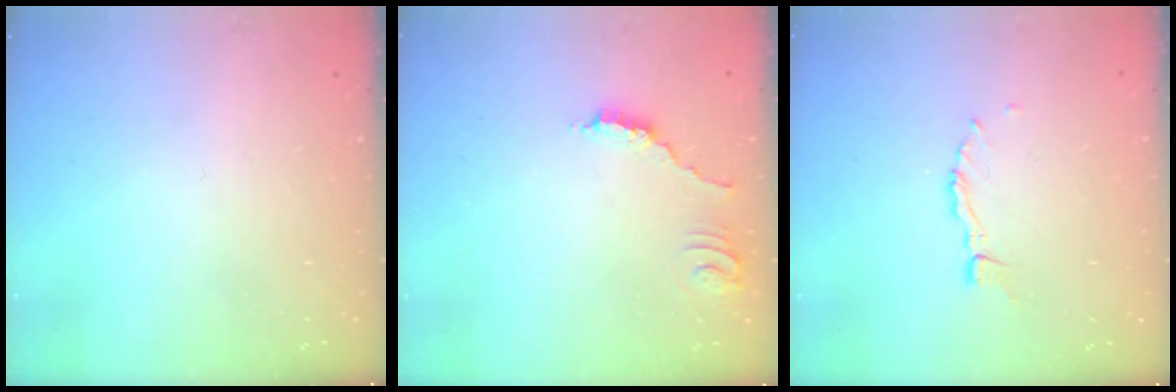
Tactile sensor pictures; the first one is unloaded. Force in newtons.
{"total": 2.0, "press": 2.0, "slide": 0.3}
{"total": 4.4, "press": 4.3, "slide": 0.4}